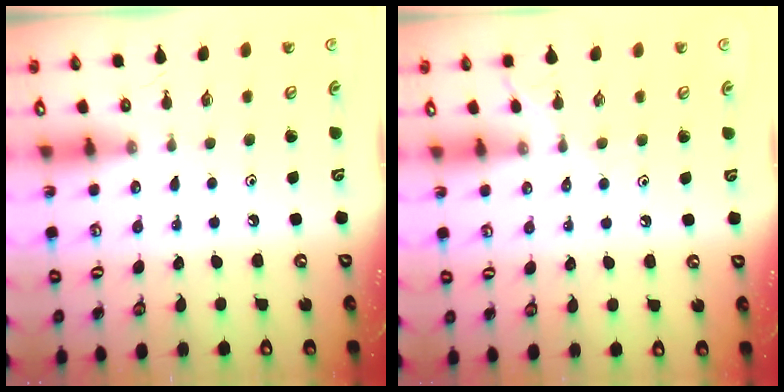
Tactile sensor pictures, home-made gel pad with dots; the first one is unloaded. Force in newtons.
{"total": 3.8, "press": 3.7, "slide": 0.5}